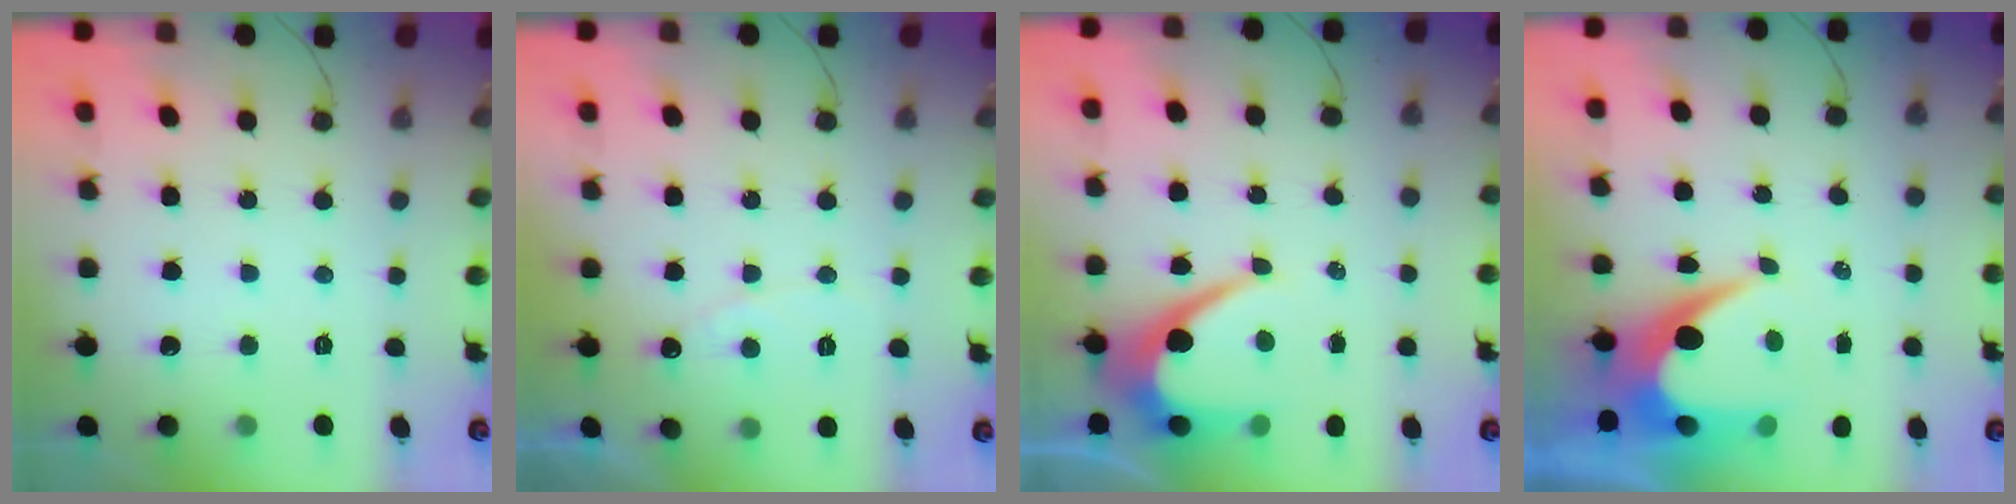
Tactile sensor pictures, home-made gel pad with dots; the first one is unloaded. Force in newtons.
{"total": 4.5, "press": 4.5, "slide": 0.4}
{"total": 8.4, "press": 8.4, "slide": 0.7}
{"total": 8.4, "press": 8.3, "slide": 0.7}